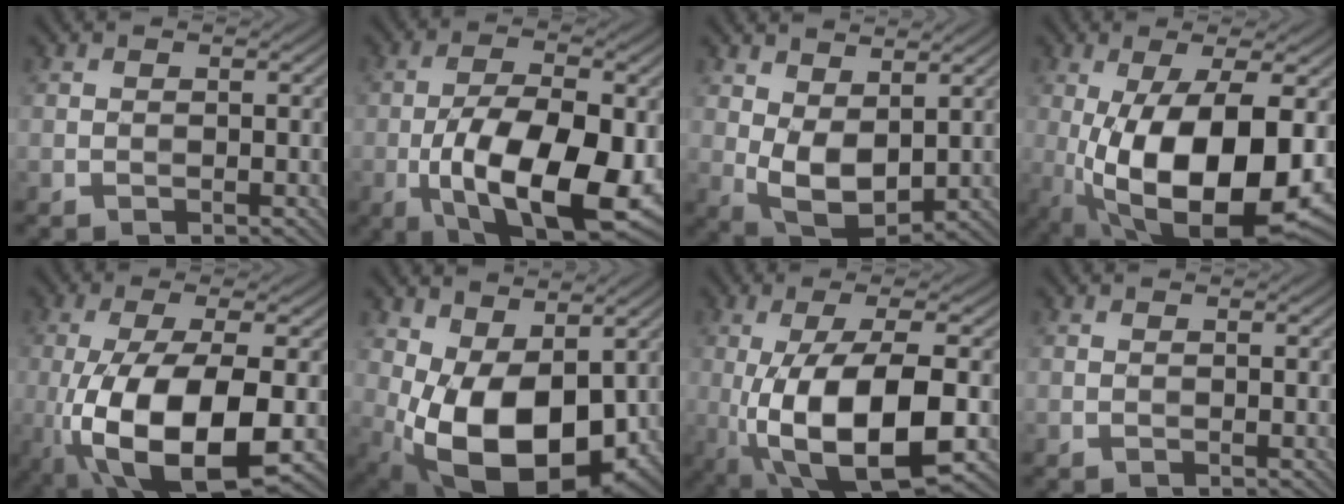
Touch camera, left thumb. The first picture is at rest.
{"total": 14.2, "force": [-4.1, 5.8, 12.2], "torque": [-0.209, -0.017, -0.072]}
{"total": 7.0, "force": [1.7, 3.8, 5.6], "torque": [-0.136, -0.005, 0.038]}
{"total": 15.8, "force": [-2.6, 6.3, 14.2], "torque": [-0.252, -0.017, -0.030]}
{"total": 13.8, "force": [-4.2, 4.6, 12.3], "torque": [-0.250, -0.017, -0.064]}
{"total": 14.8, "force": [-0.8, 8.6, 12.0], "torque": [-0.220, -0.039, 0.002]}
{"total": 13.4, "force": [-2.6, 4.1, 12.5], "torque": [-0.239, -0.006, -0.036]}
{"total": 0.0}